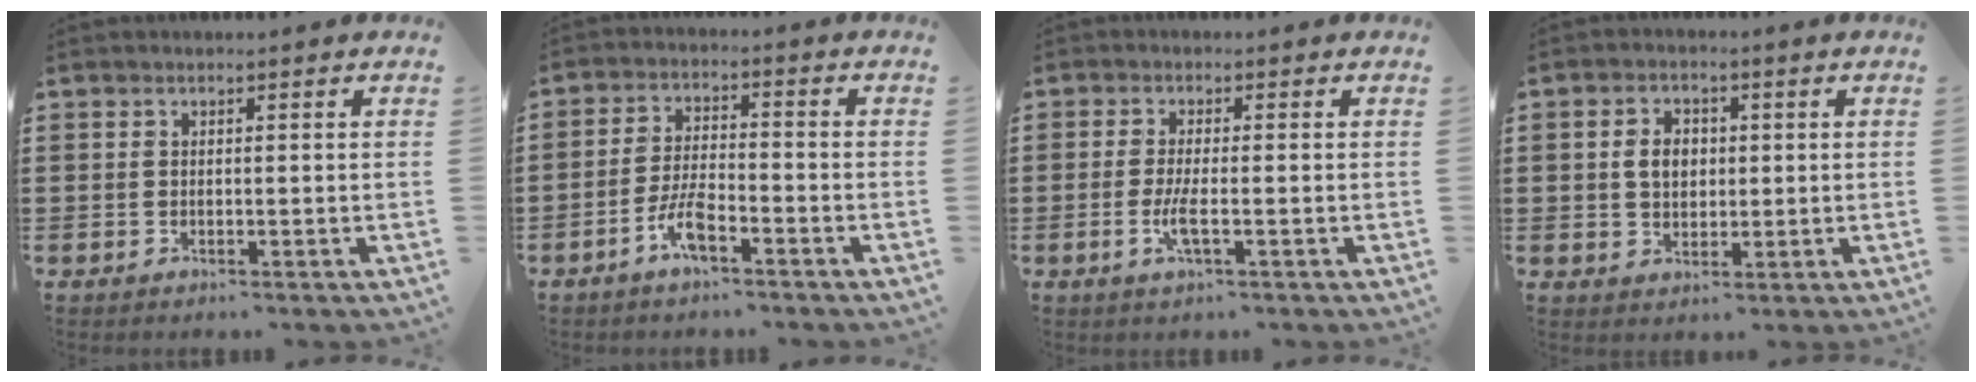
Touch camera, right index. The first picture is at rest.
{"total": 5.5, "force": [-3.5, 1.4, 4.1], "torque": [-0.101, -0.002, -0.071]}
{"total": 3.4, "force": [-1.1, 0.4, 3.2], "torque": [-0.076, -0.010, -0.027]}
{"total": 3.9, "force": [0.2, 2.8, 2.7], "torque": [-0.052, 0.008, -0.001]}